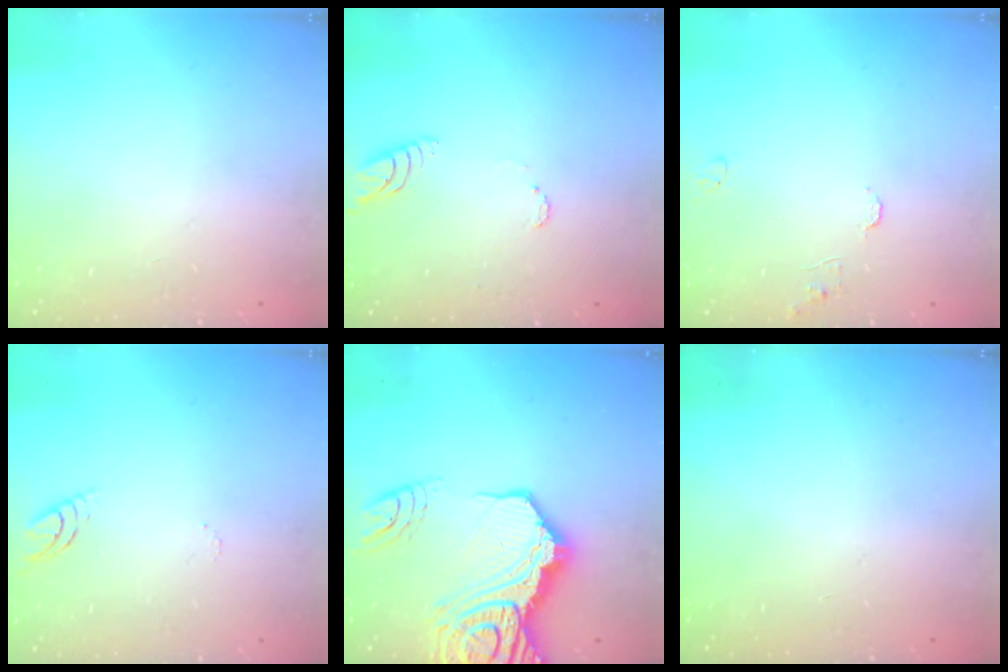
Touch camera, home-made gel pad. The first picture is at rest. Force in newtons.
{"total": 5.2, "press": 5.2, "slide": 0.6}
{"total": 6.7, "press": 6.6, "slide": 0.6}
{"total": 4.0, "press": 4.0, "slide": 0.3}
{"total": 25.6, "press": 25.4, "slide": 3.6}
{"total": 0.0}